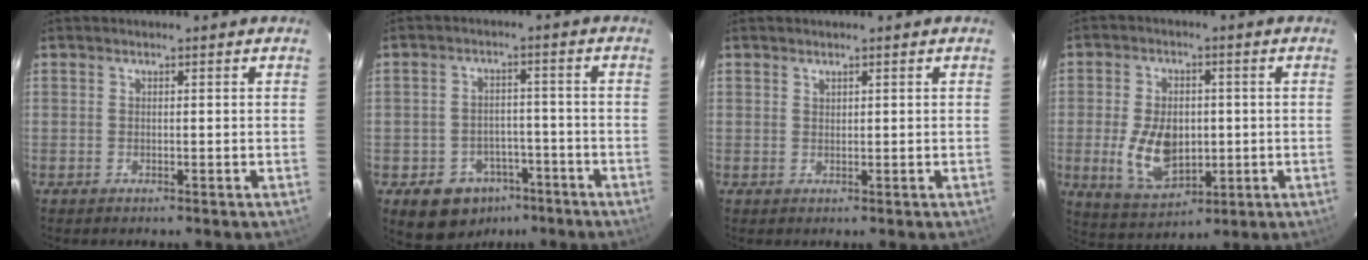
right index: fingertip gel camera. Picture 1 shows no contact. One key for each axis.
{"total": 9.7, "fx": -5.7, "fy": 7.2, "fz": 3.1, "tx": -0.069, "ty": 0.023, "tz": -0.060}
{"total": 0.6, "fx": 0.6, "fy": 0.3, "fz": 0.1, "tx": -0.002, "ty": 0.001, "tz": 0.012}
{"total": 3.1, "fx": 2.7, "fy": 1.5, "fz": 0.5, "tx": -0.011, "ty": -0.006, "tz": 0.063}